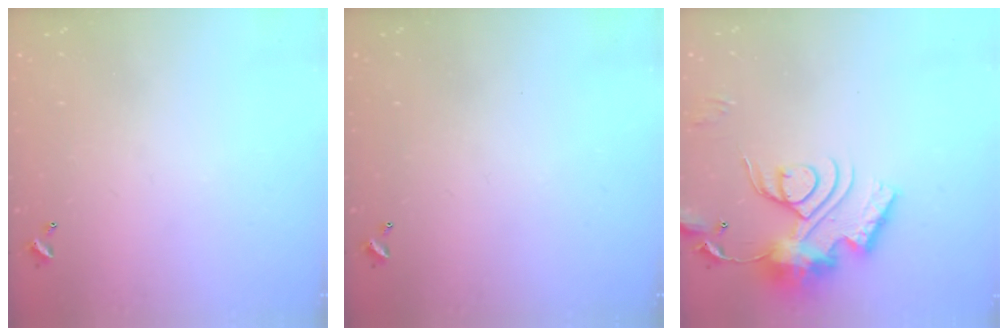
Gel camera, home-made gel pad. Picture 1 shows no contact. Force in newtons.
{"total": 0.0}
{"total": 18.0, "press": 18.0, "slide": 1.7}